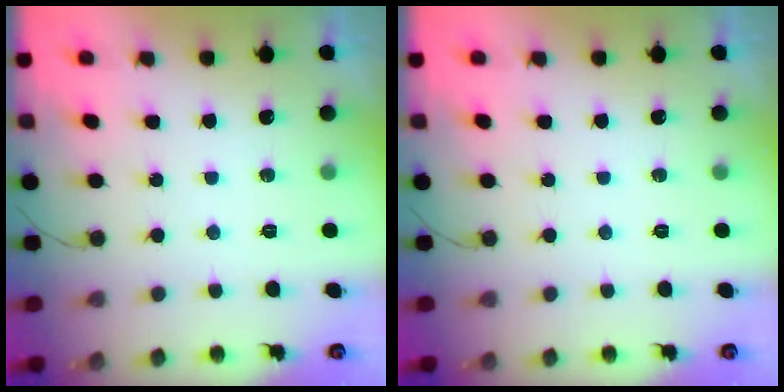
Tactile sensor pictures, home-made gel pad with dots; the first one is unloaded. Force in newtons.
{"total": 0.0}